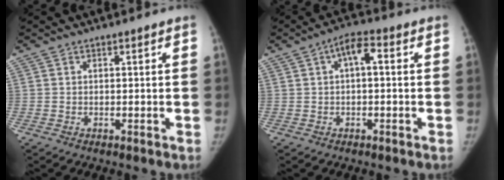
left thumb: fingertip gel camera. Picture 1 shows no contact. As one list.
[{"total": 4.6, "force": [0.8, 2.0, 4.0], "torque": [-0.060, 0.019, 0.006]}]